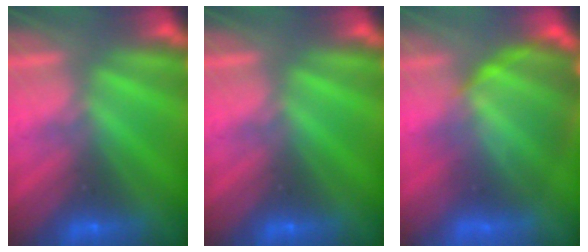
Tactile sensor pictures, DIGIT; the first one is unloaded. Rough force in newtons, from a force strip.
{"total": 0.0}
{"total": 7.5}